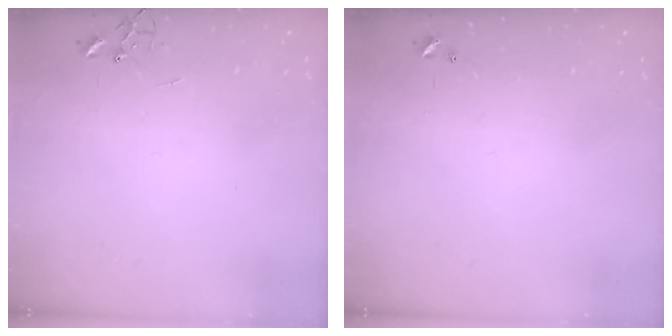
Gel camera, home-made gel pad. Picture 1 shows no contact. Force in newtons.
{"total": 0.0}